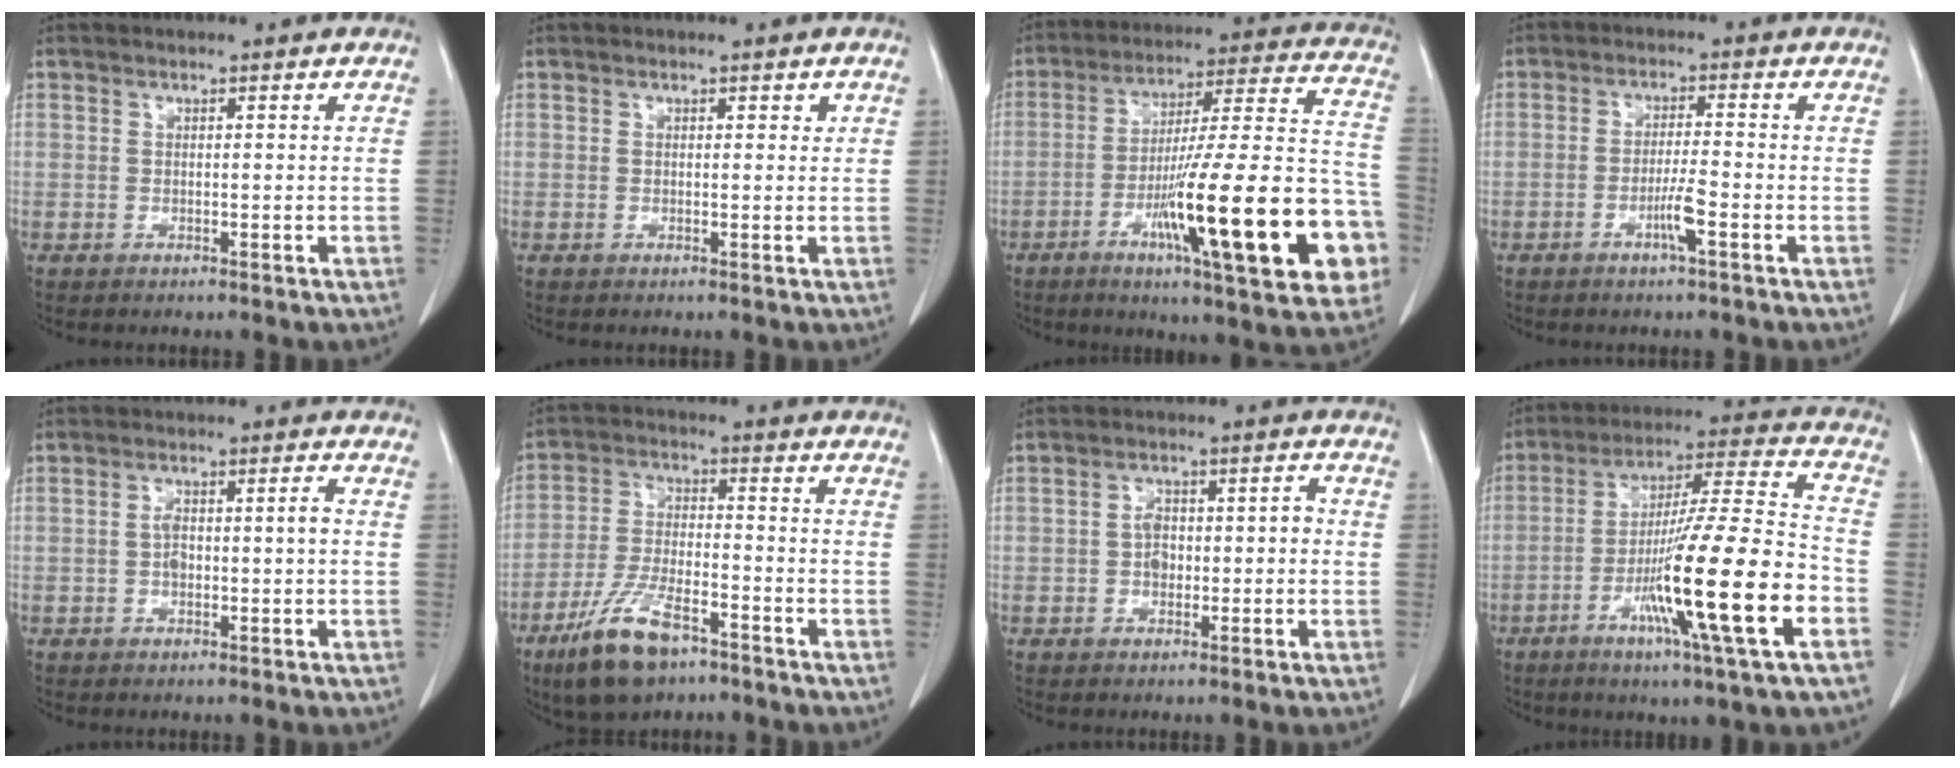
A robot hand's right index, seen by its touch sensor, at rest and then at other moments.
{"total": 0.8, "force": [0.5, 0.5, 0.4], "torque": [-0.001, -0.001, 0.002]}
{"total": 25.8, "force": [-8.7, 2.7, 24.1], "torque": [-0.305, 0.000, -0.128]}
{"total": 3.8, "force": [-1.8, -0.3, 3.4], "torque": [-0.064, -0.005, -0.035]}
{"total": 4.0, "force": [-0.4, 1.0, 3.9], "torque": [-0.081, 0.011, -0.006]}
{"total": 11.1, "force": [-7.2, 3.3, 7.7], "torque": [-0.165, -0.018, -0.130]}
{"total": 4.3, "force": [-0.8, 2.5, 3.5], "torque": [-0.061, 0.023, -0.012]}
{"total": 20.2, "force": [-7.2, -0.4, 18.9], "torque": [-0.319, -0.018, -0.125]}